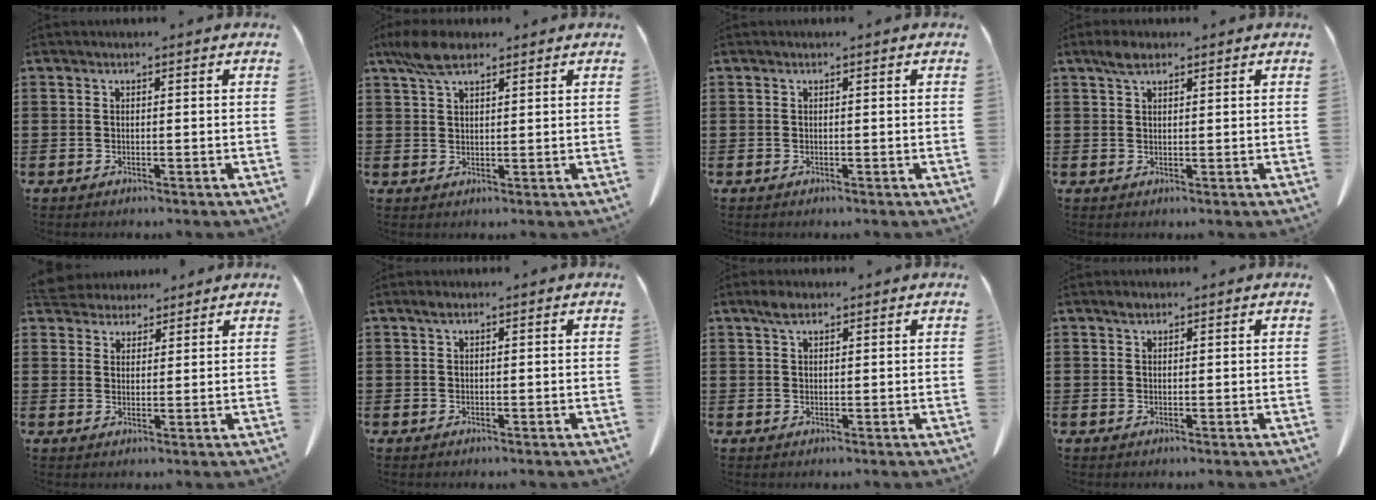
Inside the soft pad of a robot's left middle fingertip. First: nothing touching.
{"total": 5.6, "force": [3.6, 1.9, 3.8], "torque": [-0.091, -0.001, 0.065]}
{"total": 0.0}
{"total": 2.6, "force": [1.7, 1.0, 1.7], "torque": [-0.038, 0.004, 0.032]}
{"total": 3.9, "force": [3.7, 1.2, 0.2], "torque": [-0.018, -0.009, 0.071]}
{"total": 0.6, "force": [0.3, 0.2, 0.4], "torque": [-0.011, 0.001, 0.006]}
{"total": 2.2, "force": [1.4, 0.9, 1.4], "torque": [-0.033, 0.004, 0.026]}
{"total": 0.9, "force": [0.7, 0.5, 0.4], "torque": [-0.011, 0.002, 0.014]}